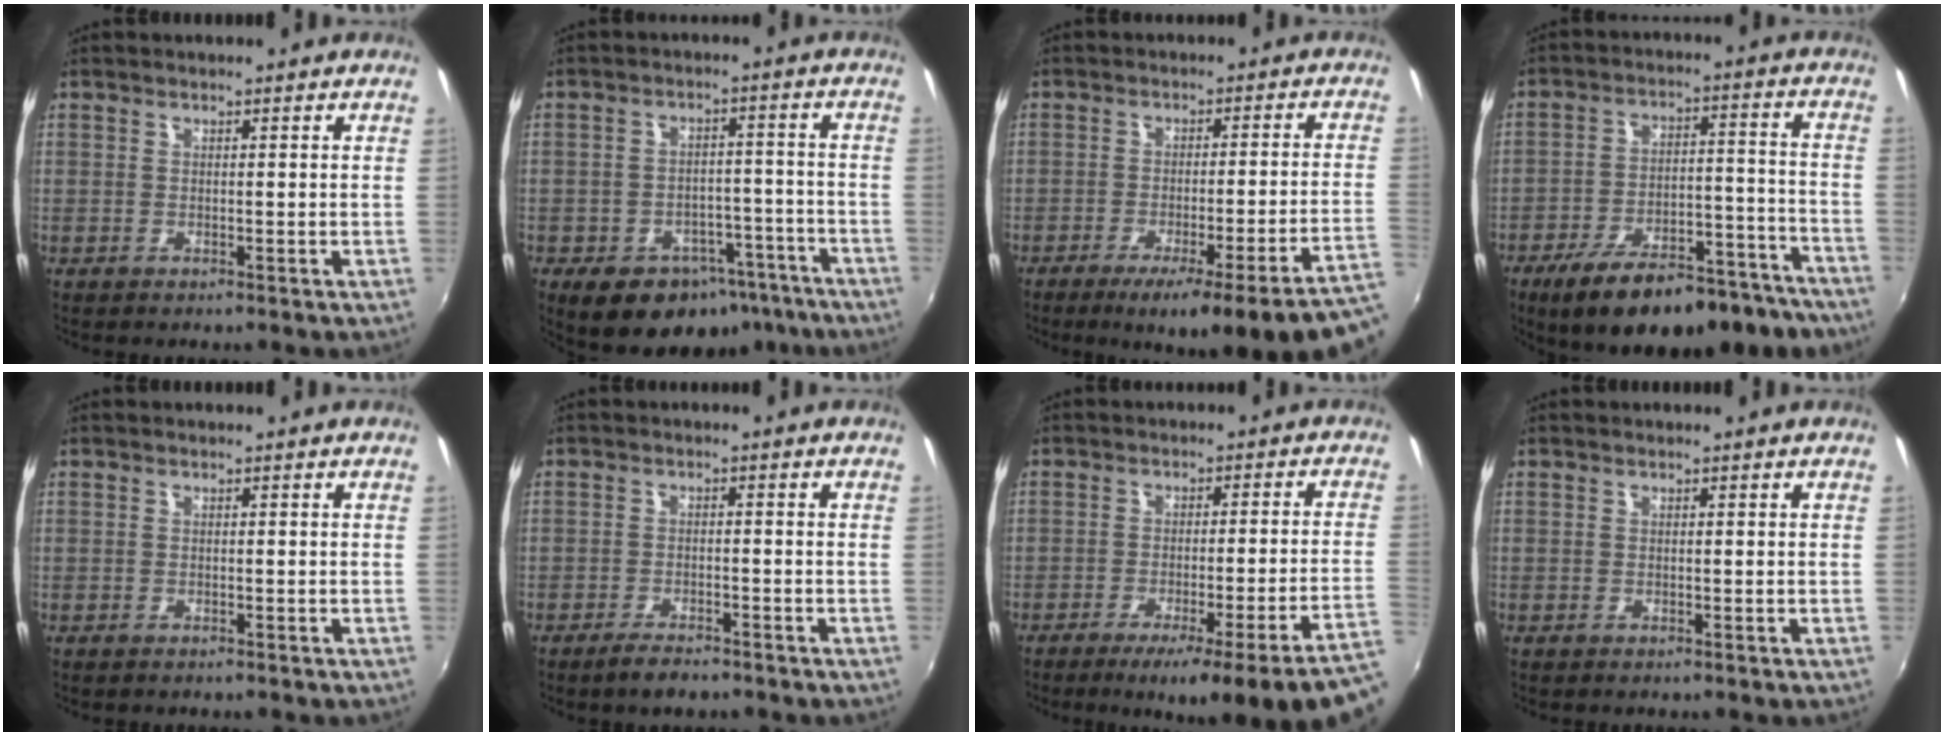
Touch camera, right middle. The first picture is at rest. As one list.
[{"total": 14.5, "force": [-9.3, 9.1, 6.6], "torque": [-0.115, 0.022, -0.103]}, {"total": 18.0, "force": [-12.5, -0.4, 13.0], "torque": [-0.159, -0.056, -0.161]}, {"total": 22.9, "force": [-18.0, 8.0, 11.7], "torque": [-0.190, 0.000, -0.238]}, {"total": 0.5, "force": [-0.4, 0.4, 0.0], "torque": [0.000, -0.003, -0.007]}, {"total": 4.0, "force": [-3.2, 1.2, 2.0], "torque": [-0.052, -0.007, -0.060]}, {"total": 16.5, "force": [-11.0, -1.1, 12.3], "torque": [-0.153, -0.053, -0.142]}, {"total": 0.0}]